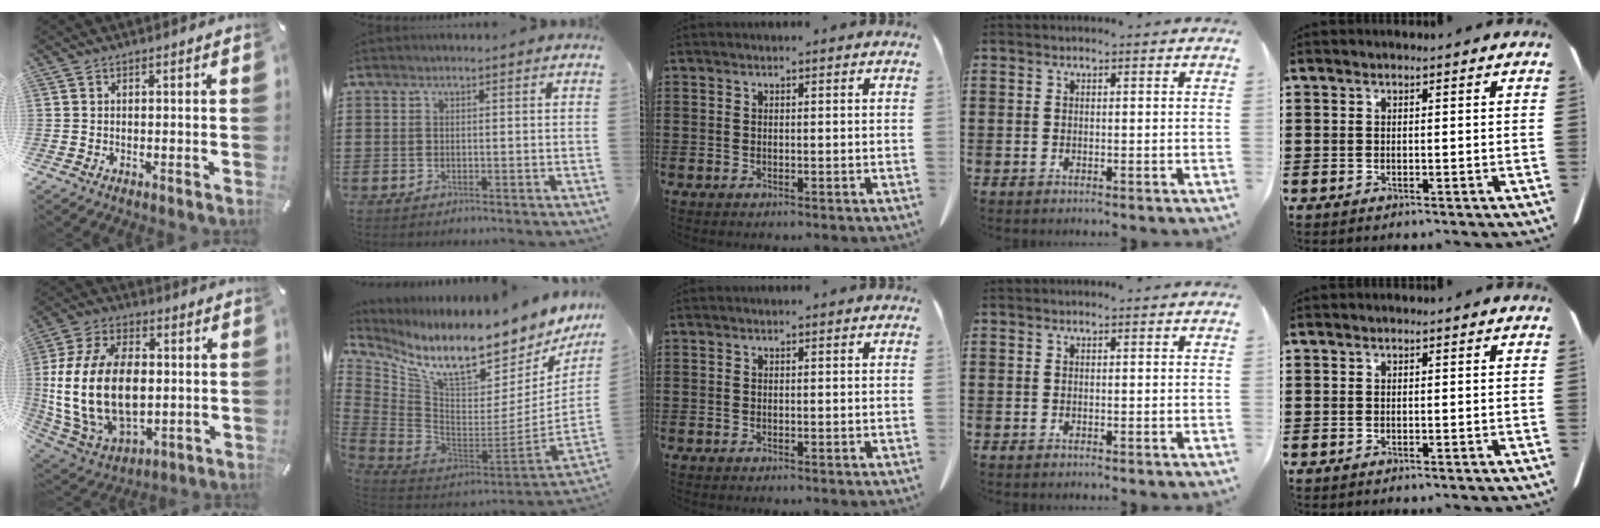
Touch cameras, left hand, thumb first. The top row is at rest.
{"thumb": {"total": 22.1, "force": [0.3, 14.9, 16.3], "torque": [-0.358, -0.001, 0.010]}, "index": {"total": 11.9, "force": [9.2, 2.6, 7.1], "torque": [-0.161, -0.084, 0.158]}}